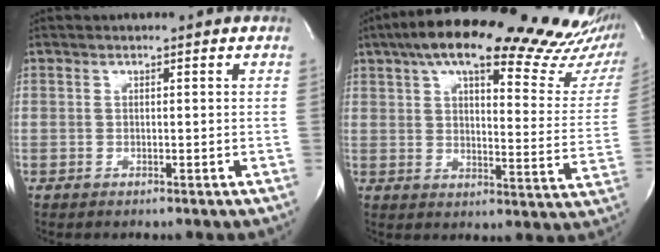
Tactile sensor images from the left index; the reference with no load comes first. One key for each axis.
{"total": 30.4, "fx": 24.9, "fy": 6.6, "fz": 16.1, "tx": -0.226, "ty": -0.027, "tz": 0.300}